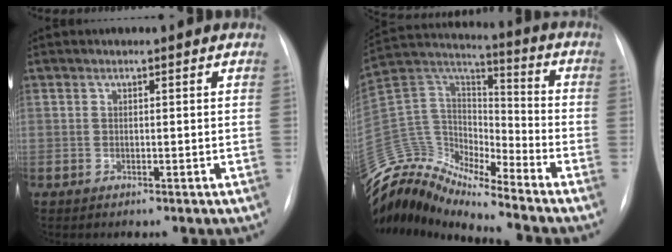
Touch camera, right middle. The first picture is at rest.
{"total": 16.0, "force": [-15.2, 3.1, 4.0], "torque": [-0.088, 0.078, -0.288]}